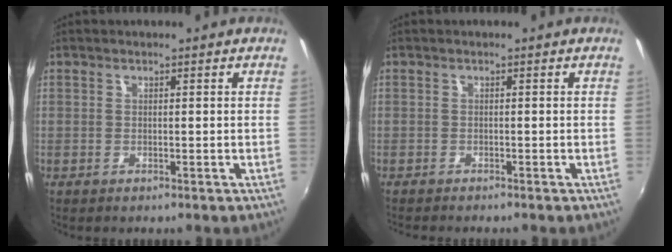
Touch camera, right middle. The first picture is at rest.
{"total": 2.0, "force": [-1.9, 0.2, 0.5], "torque": [-0.017, -0.015, -0.033]}